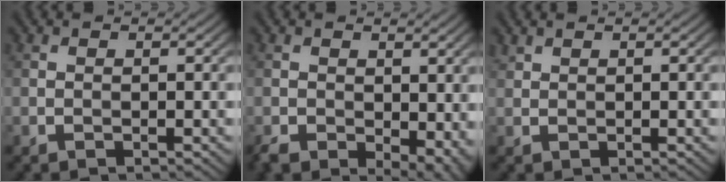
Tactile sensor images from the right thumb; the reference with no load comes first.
{"total": 7.1, "force": [-2.2, 4.5, 5.0], "torque": [-0.097, -0.031, -0.023]}
{"total": 0.8, "force": [0.8, 0.2, 0.2], "torque": [-0.010, 0.004, 0.022]}